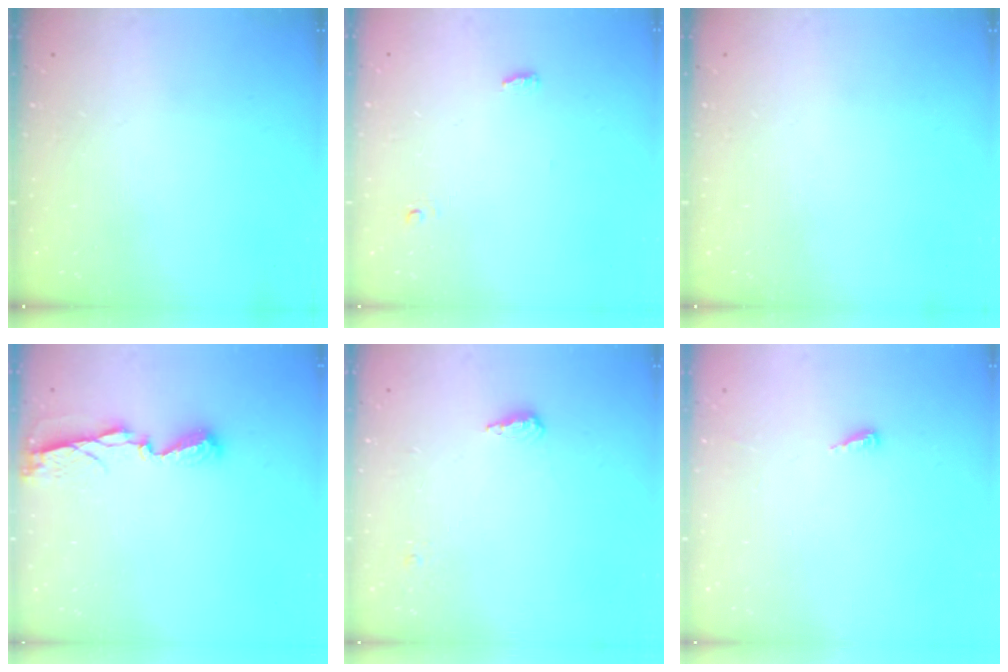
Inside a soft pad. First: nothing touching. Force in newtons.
{"total": 3.6, "press": 3.4, "slide": 1.0}
{"total": 0.0}
{"total": 7.2, "press": 7.2, "slide": 0.5}
{"total": 5.0, "press": 4.9, "slide": 1.1}
{"total": 2.8, "press": 2.8, "slide": 0.2}